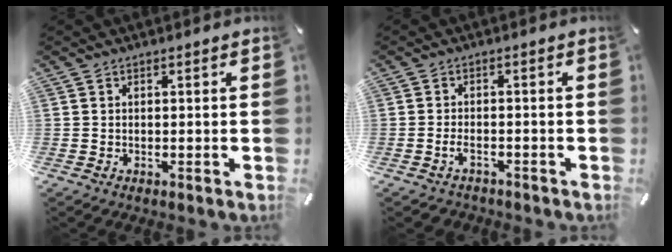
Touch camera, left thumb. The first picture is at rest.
{"total": 2.7, "force": [-1.6, 1.4, 1.7], "torque": [-0.037, 0.006, -0.033]}